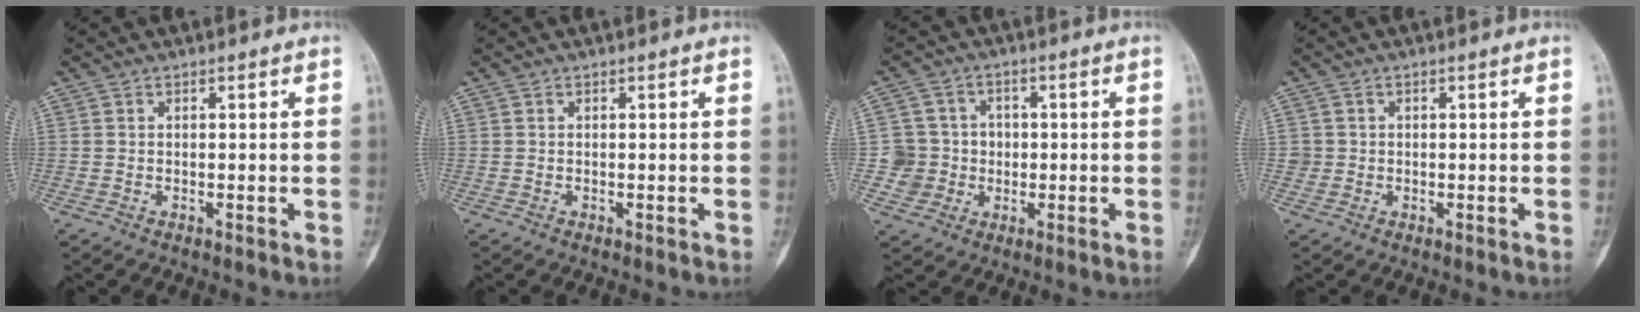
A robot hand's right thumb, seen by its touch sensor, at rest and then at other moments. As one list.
[{"total": 0.0}, {"total": 6.4, "force": [-0.7, 6.4, 0.2], "torque": [0.034, 0.015, -0.016]}, {"total": 1.3, "force": [0.0, 1.3, 0.0], "torque": [0.008, 0.006, -0.002]}]